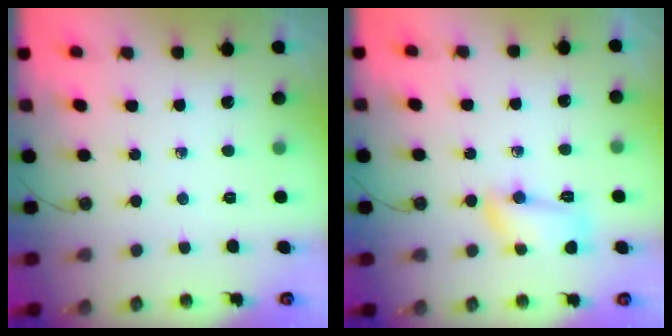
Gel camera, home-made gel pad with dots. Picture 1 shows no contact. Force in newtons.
{"total": 9.2, "press": 8.2, "slide": 4.3}